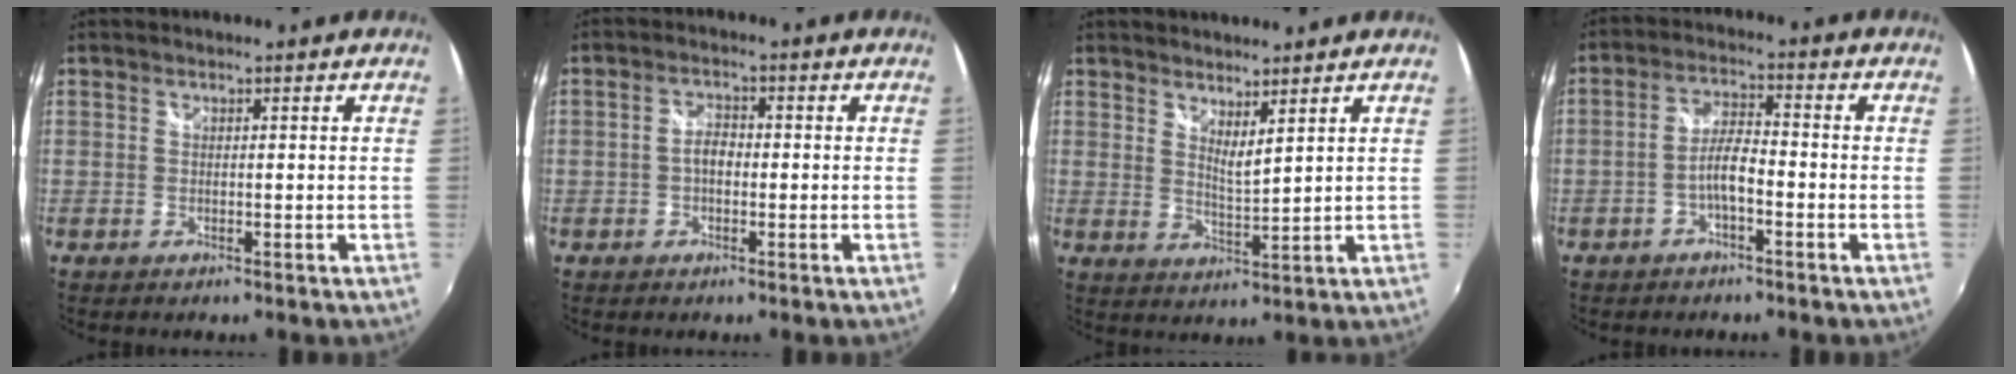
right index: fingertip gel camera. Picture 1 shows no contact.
{"total": 2.8, "force": [-0.5, 1.7, 2.2], "torque": [-0.041, 0.008, -0.011]}
{"total": 4.1, "force": [3.3, 0.5, 2.3], "torque": [-0.039, -0.006, 0.054]}
{"total": 4.7, "force": [-2.2, 1.2, 4.0], "torque": [-0.081, 0.010, -0.040]}